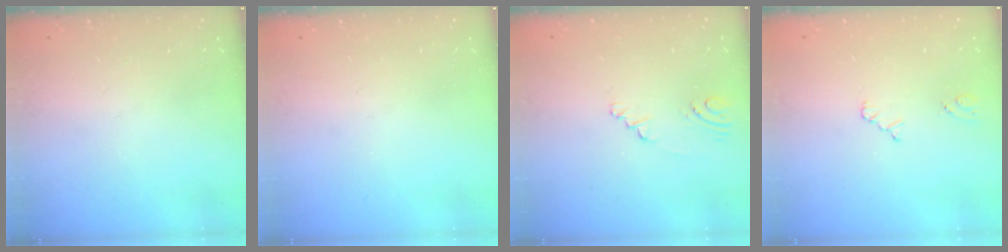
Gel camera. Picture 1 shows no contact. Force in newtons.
{"total": 0.0}
{"total": 2.0, "press": 1.6, "slide": 1.2}
{"total": 2.3, "press": 2.3, "slide": 0.4}